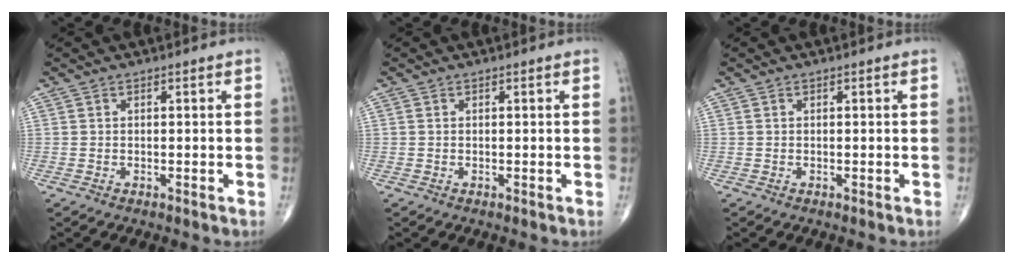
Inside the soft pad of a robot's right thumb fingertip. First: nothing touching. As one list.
[{"total": 0.0}, {"total": 0.0}]